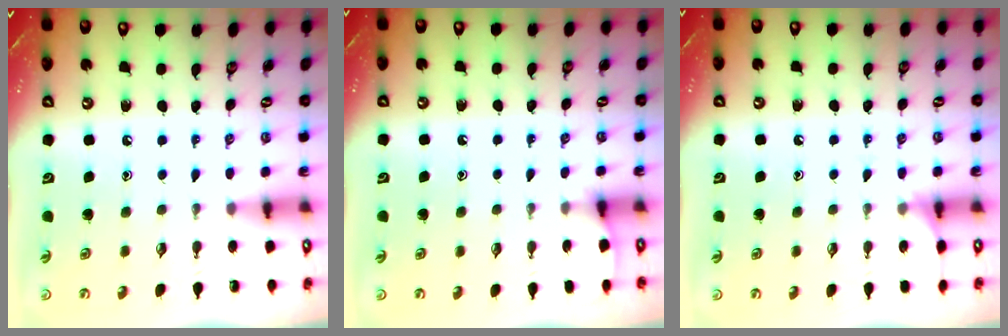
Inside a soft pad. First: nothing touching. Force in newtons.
{"total": 2.4, "press": 2.4, "slide": 0.4}
{"total": 5.1, "press": 5.0, "slide": 0.6}